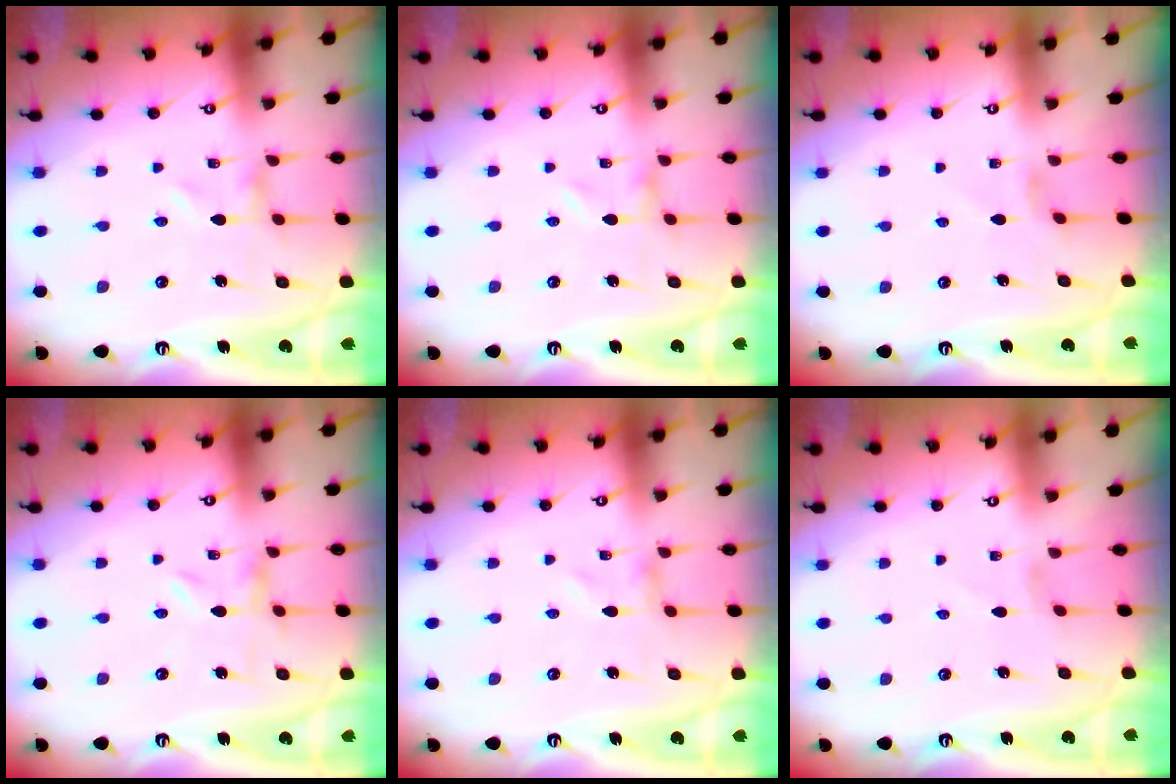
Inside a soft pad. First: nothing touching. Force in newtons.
{"total": 0.0}
{"total": 0.9, "press": 0.8, "slide": 0.3}
{"total": 0.0}
{"total": 0.0}
{"total": 0.0}